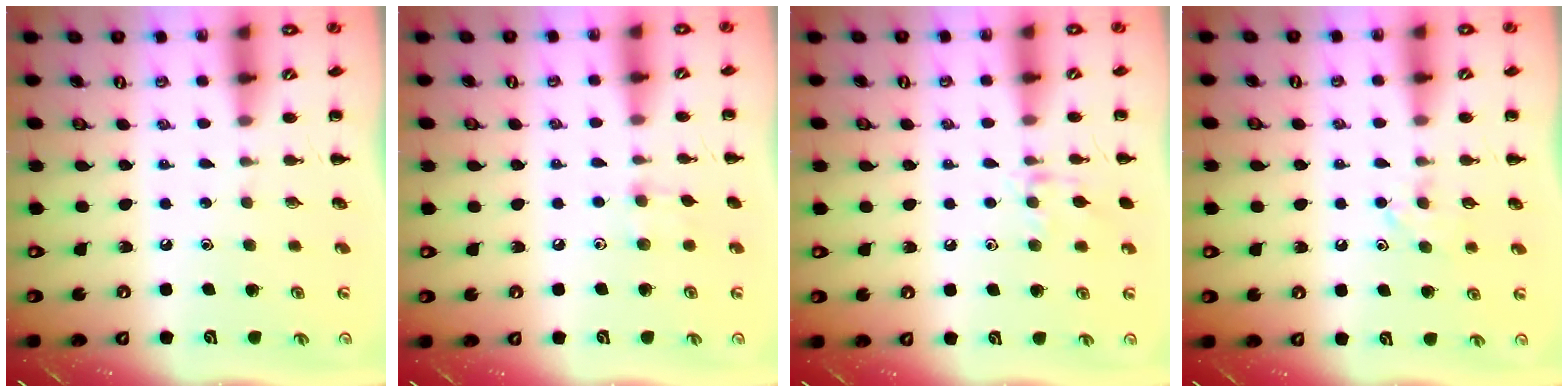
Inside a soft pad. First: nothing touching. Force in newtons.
{"total": 4.8, "press": 4.6, "slide": 1.3}
{"total": 7.8, "press": 7.7, "slide": 1.3}
{"total": 5.8, "press": 5.6, "slide": 1.6}